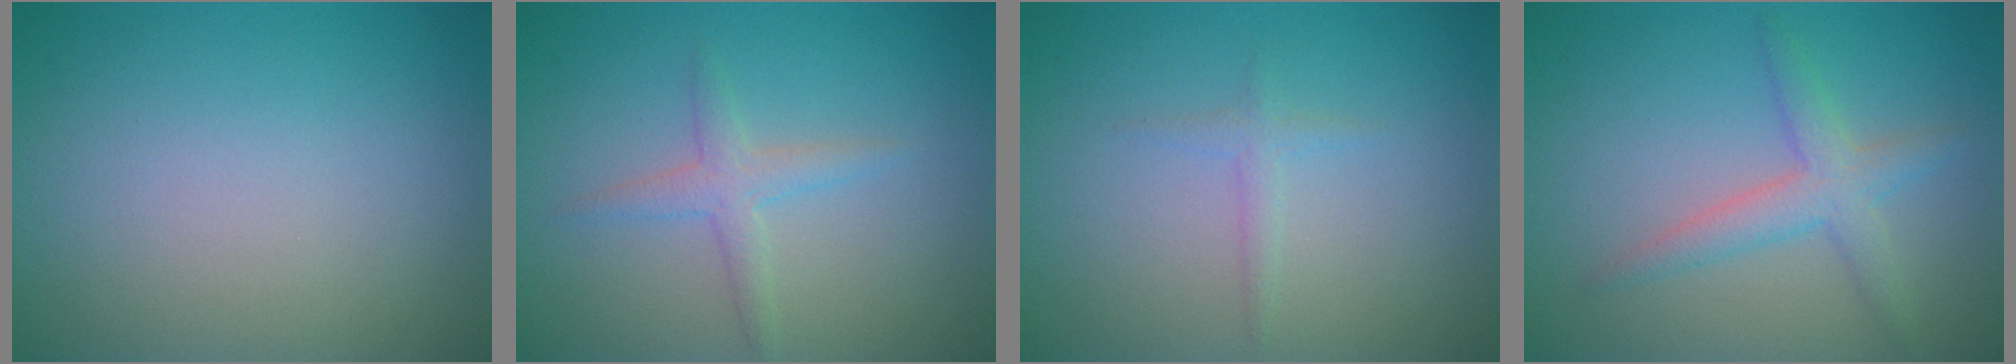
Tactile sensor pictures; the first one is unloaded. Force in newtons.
{"total": 2.0, "press": 2.0, "slide": 0.1}
{"total": 1.0, "press": 1.0, "slide": 0.1}
{"total": 2.9, "press": 2.9, "slide": 0.1}